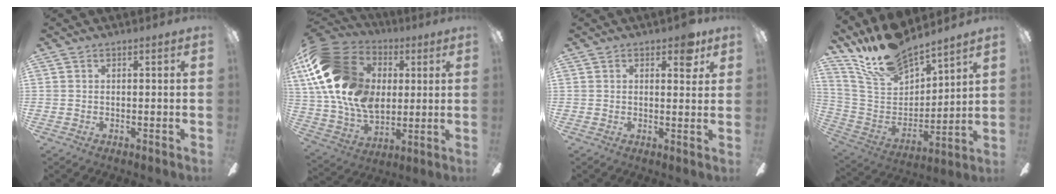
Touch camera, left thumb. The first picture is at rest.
{"total": 21.2, "force": [4.5, 15.5, 13.8], "torque": [-0.300, -0.008, 0.083]}
{"total": 4.7, "force": [2.8, 2.3, 2.9], "torque": [-0.023, -0.006, 0.041]}
{"total": 17.6, "force": [15.6, 5.1, 6.4], "torque": [-0.153, -0.104, 0.285]}